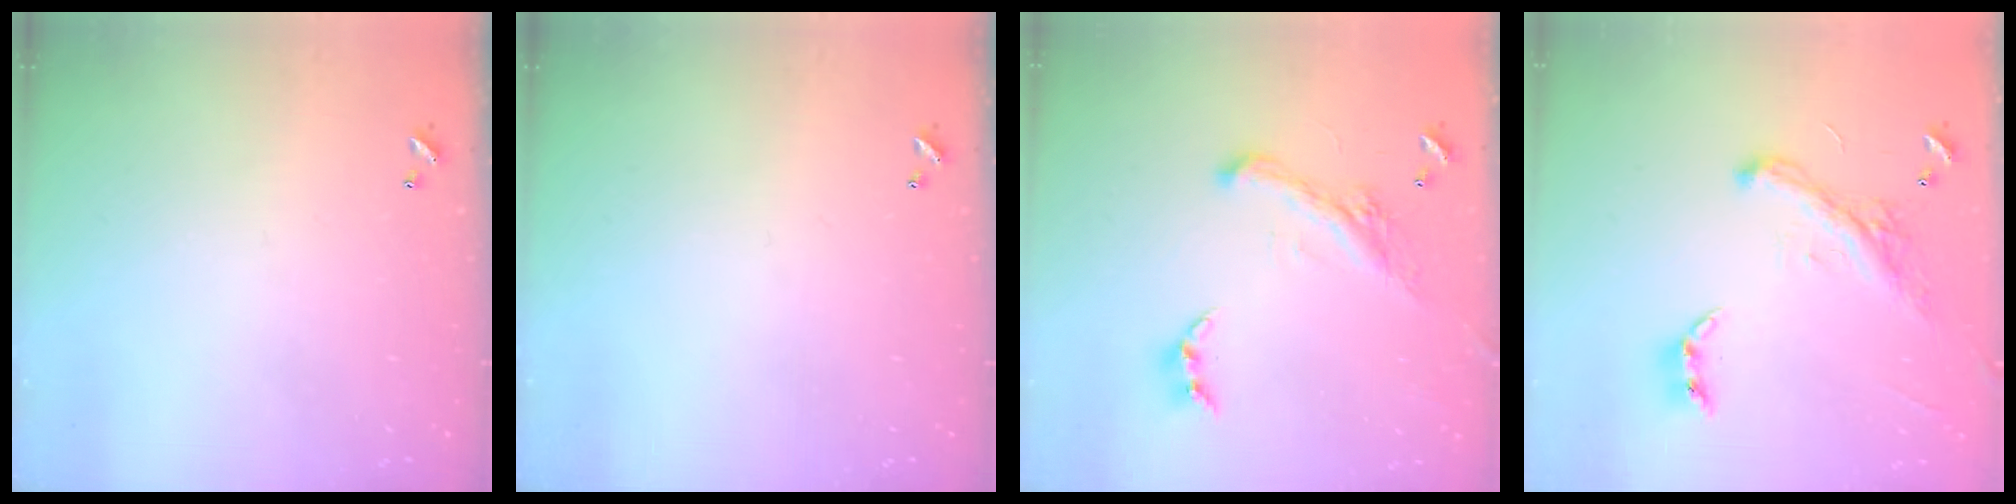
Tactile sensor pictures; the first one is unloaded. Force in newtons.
{"total": 0.0}
{"total": 3.4, "press": 3.1, "slide": 1.4}
{"total": 2.2, "press": 2.2, "slide": 0.1}